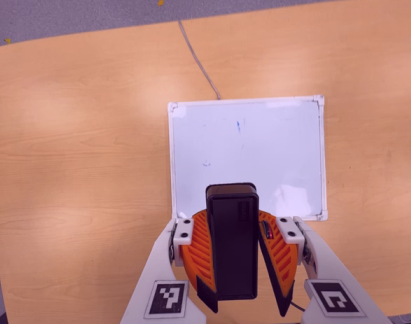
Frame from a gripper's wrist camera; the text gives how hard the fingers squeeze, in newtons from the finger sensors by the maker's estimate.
{"total": 9.3, "left": 9.5, "right": 9.1}